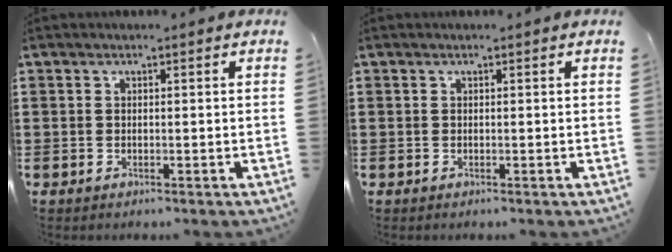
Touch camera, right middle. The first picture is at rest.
{"total": 0.0}